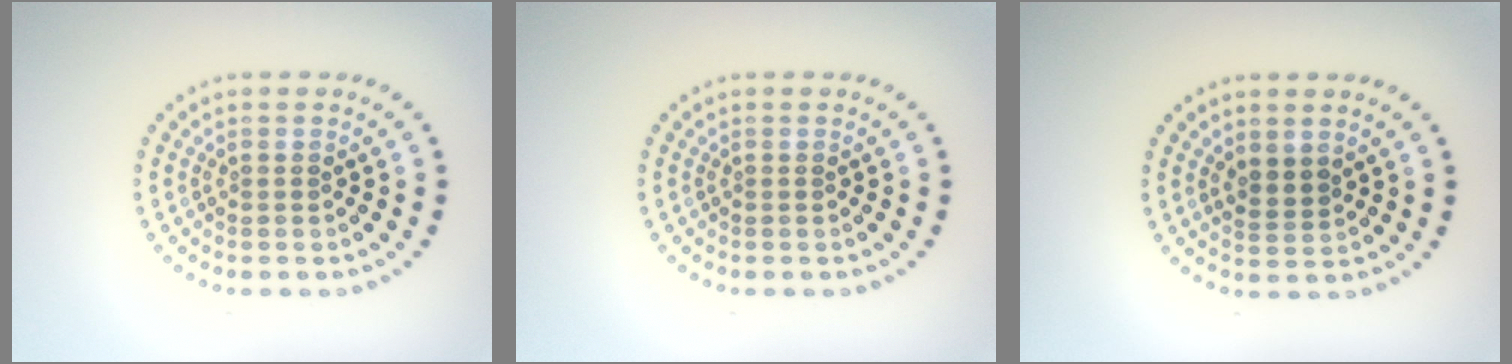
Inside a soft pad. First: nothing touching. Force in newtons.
{"total": 0.0}
{"total": 1.8, "press": 1.5, "slide": 1.0}